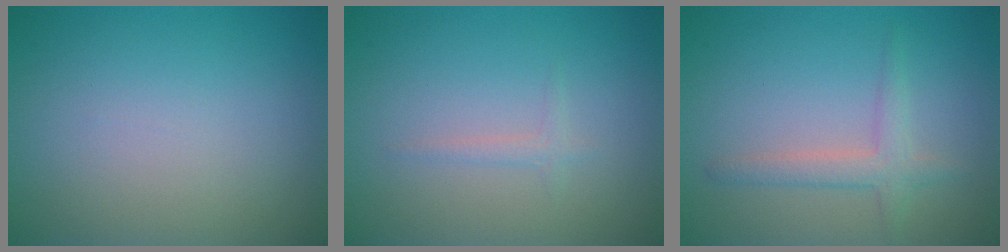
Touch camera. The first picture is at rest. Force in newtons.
{"total": 0.9, "press": 0.9, "slide": 0.1}
{"total": 2.2, "press": 2.2, "slide": 0.1}